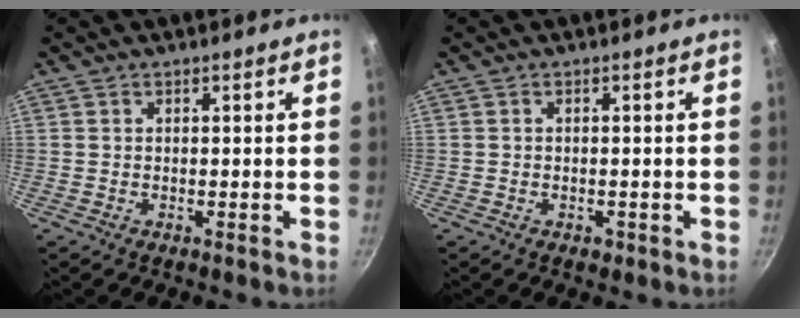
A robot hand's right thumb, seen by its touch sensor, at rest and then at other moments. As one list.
[{"total": 1.3, "force": [-0.6, 0.8, 0.8], "torque": [-0.012, 0.002, -0.005]}]